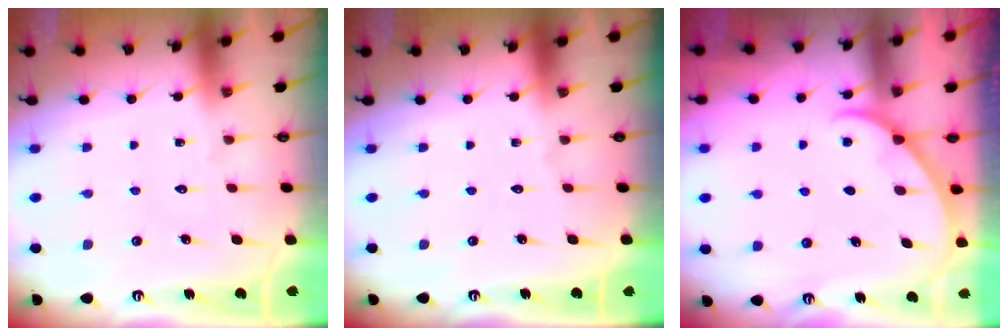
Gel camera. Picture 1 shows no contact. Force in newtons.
{"total": 0.0}
{"total": 1.8, "press": 1.8, "slide": 0.1}